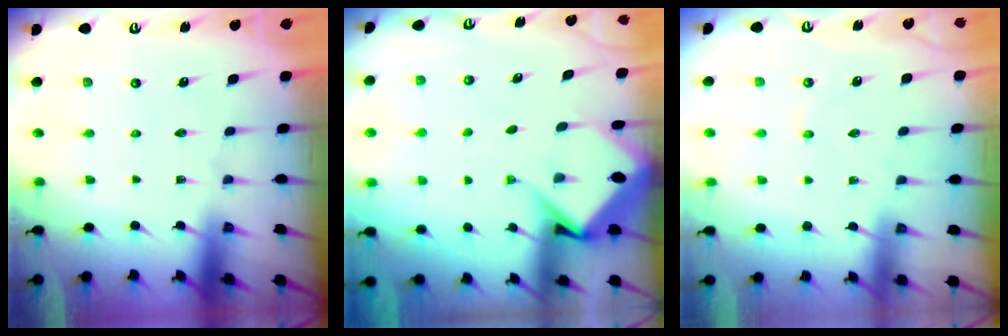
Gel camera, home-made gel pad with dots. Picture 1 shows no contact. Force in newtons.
{"total": 7.8, "press": 7.7, "slide": 0.8}
{"total": 1.3, "press": 1.3, "slide": 0.2}